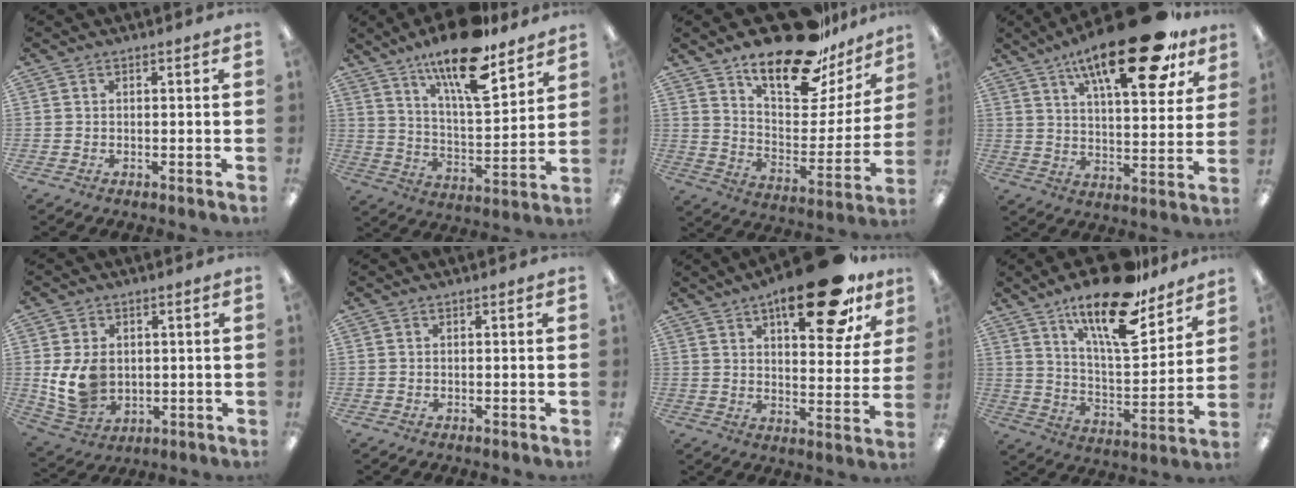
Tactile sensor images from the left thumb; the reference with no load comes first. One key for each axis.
{"total": 18.0, "fx": 12.9, "fy": 5.1, "fz": 11.4, "tx": -0.197, "ty": -0.072, "tz": 0.212}
{"total": 20.7, "fx": 16.6, "fy": 7.2, "fz": 10.0, "tx": -0.154, "ty": -0.116, "tz": 0.282}
{"total": 23.3, "fx": 15.0, "fy": 7.4, "fz": 16.2, "tx": -0.243, "ty": -0.079, "tz": 0.237}
{"total": 10.0, "fx": 0.6, "fy": 7.9, "fz": 6.2, "tx": -0.139, "ty": 0.005, "tz": 0.014}
{"total": 0.0}
{"total": 21.4, "fx": 13.3, "fy": 8.0, "fz": 14.7, "tx": -0.195, "ty": -0.071, "tz": 0.206}
{"total": 20.6, "fx": 14.6, "fy": 6.7, "fz": 13.0, "tx": -0.219, "ty": -0.090, "tz": 0.244}